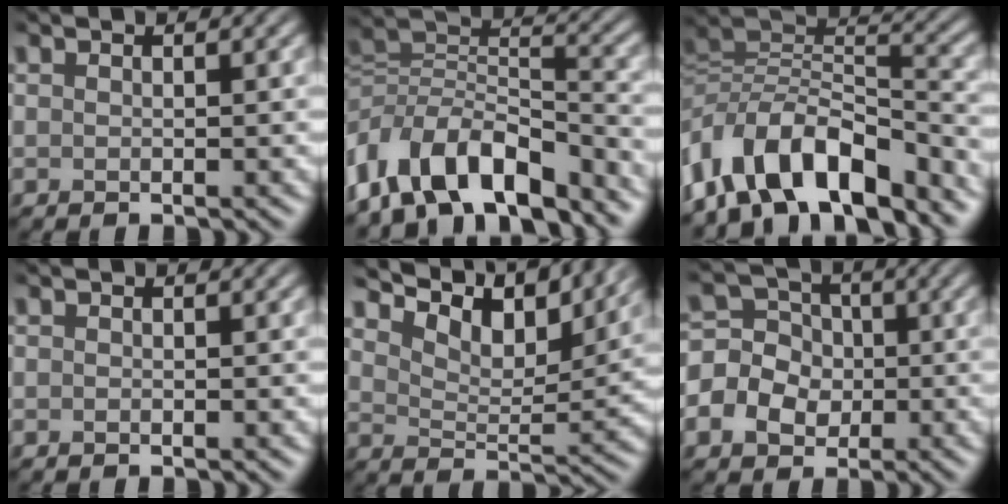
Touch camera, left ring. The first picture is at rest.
{"total": 10.3, "force": [-6.6, 5.0, 6.1], "torque": [-0.103, 0.015, -0.125]}
{"total": 11.0, "force": [-6.6, 4.9, 7.3], "torque": [-0.121, 0.010, -0.126]}
{"total": 0.0}
{"total": 8.9, "force": [7.6, 2.4, 3.8], "torque": [-0.065, 0.004, 0.119]}
{"total": 5.6, "force": [-0.7, 5.1, 2.3], "torque": [-0.033, 0.023, -0.038]}